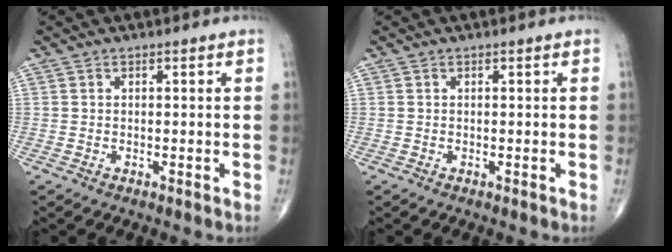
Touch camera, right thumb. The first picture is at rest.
{"total": 0.0}